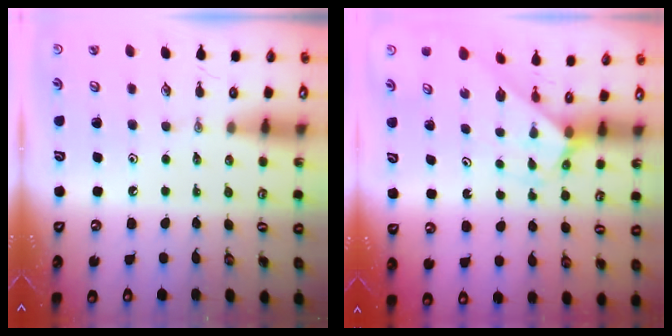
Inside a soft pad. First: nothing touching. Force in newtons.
{"total": 2.0, "press": 2.0, "slide": 0.1}